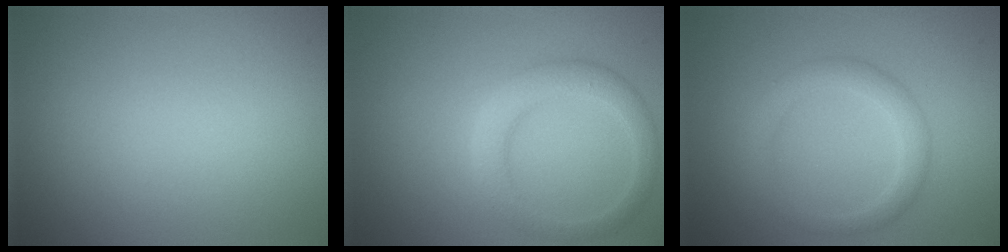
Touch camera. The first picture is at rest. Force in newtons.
{"total": 3.2, "press": 3.2, "slide": 0.3}
{"total": 2.7, "press": 2.7, "slide": 0.1}